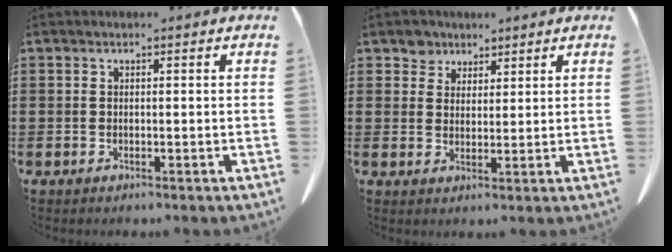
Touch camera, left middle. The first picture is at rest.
{"total": 3.5, "force": [2.5, 2.3, 0.3], "torque": [-0.020, 0.009, 0.049]}